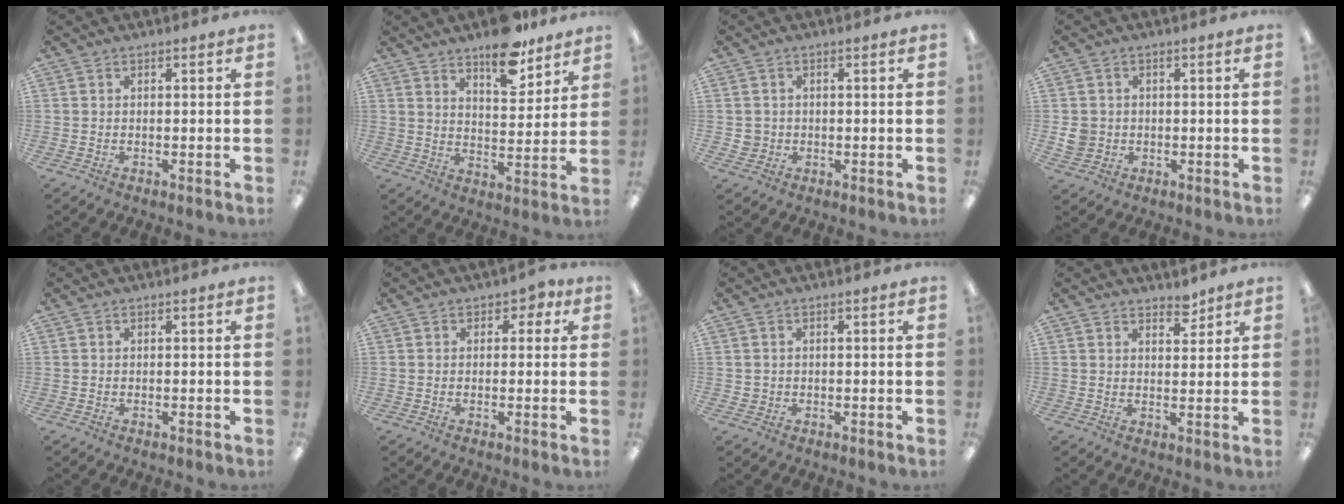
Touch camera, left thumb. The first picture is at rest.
{"total": 10.9, "force": [8.8, 3.9, 5.1], "torque": [-0.054, -0.061, 0.149]}
{"total": 2.7, "force": [-0.3, 2.6, 0.3], "torque": [0.000, 0.000, -0.009]}
{"total": 4.0, "force": [-0.2, 3.8, 1.1], "torque": [-0.021, 0.004, -0.004]}
{"total": 0.0}
{"total": 2.3, "force": [0.7, 1.8, 1.1], "torque": [-0.007, 0.002, 0.007]}
{"total": 1.0, "force": [0.1, 1.0, 0.0], "torque": [0.000, 0.005, -0.001]}
{"total": 3.4, "force": [3.1, 1.2, 0.7], "torque": [0.006, -0.024, 0.053]}